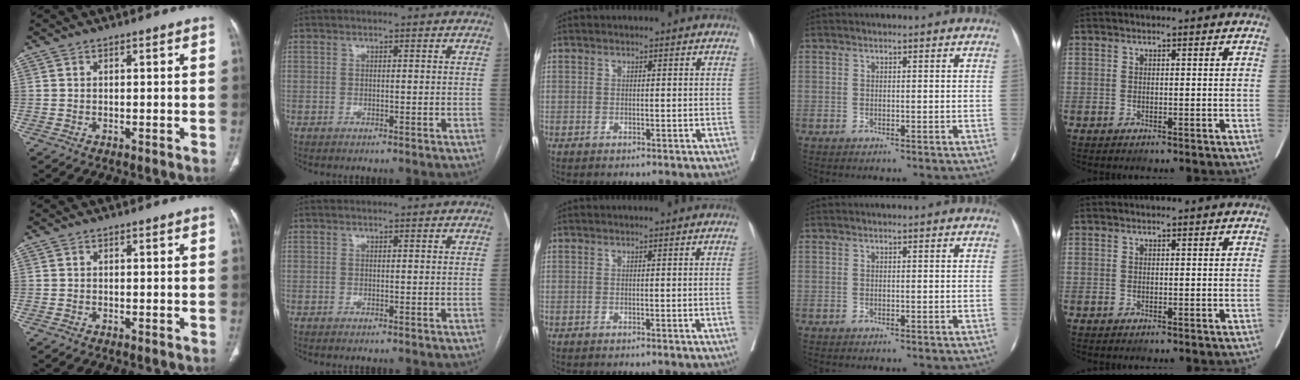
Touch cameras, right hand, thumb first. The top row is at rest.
{"middle": {"total": 1.1, "force": [-0.2, -0.4, 1.0], "torque": [-0.010, 0.001, -0.003]}}